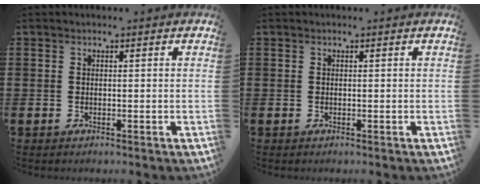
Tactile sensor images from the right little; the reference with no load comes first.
{"total": 0.0}